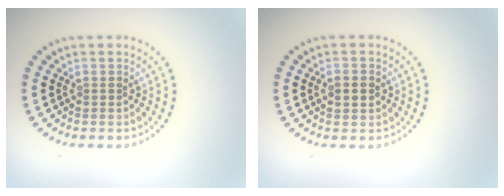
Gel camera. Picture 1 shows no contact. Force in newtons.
{"total": 2.2, "press": 2.2, "slide": 0.1}